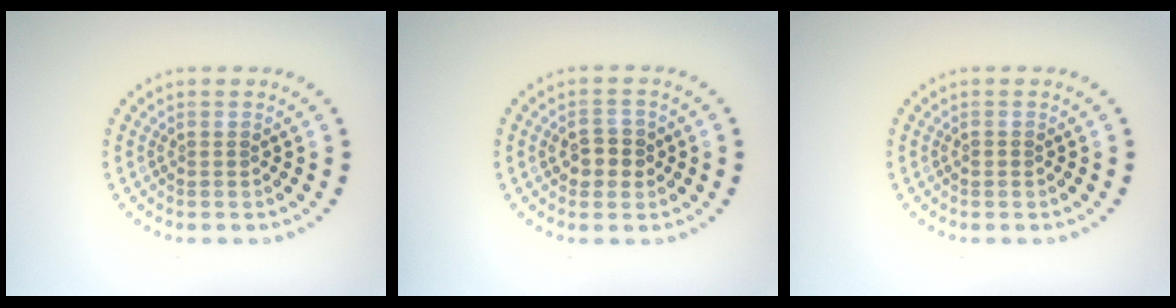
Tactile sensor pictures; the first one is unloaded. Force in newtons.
{"total": 2.6, "press": 2.5, "slide": 0.3}
{"total": 0.5, "press": 0.5, "slide": 0.1}